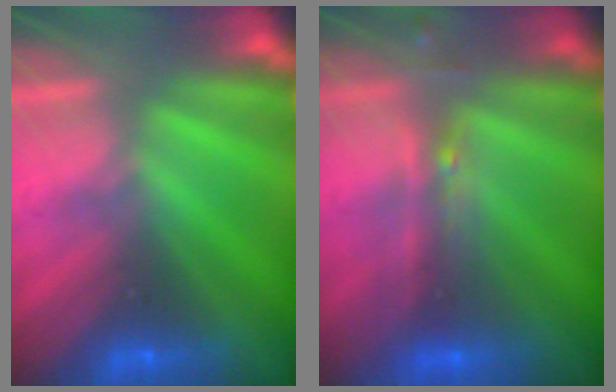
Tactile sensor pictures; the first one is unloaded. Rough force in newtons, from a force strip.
{"total": 2.4}